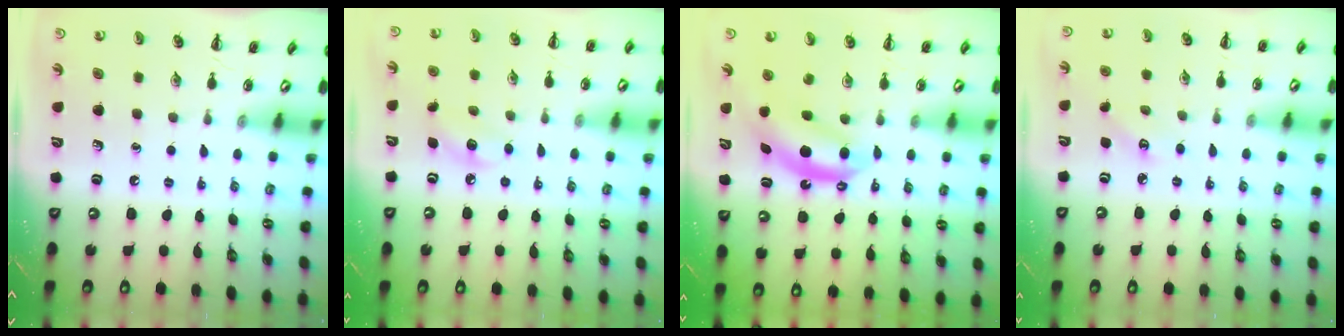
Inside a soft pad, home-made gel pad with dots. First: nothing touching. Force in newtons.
{"total": 7.2, "press": 7.0, "slide": 1.9}
{"total": 7.4, "press": 7.3, "slide": 1.2}
{"total": 2.3, "press": 2.2, "slide": 0.6}